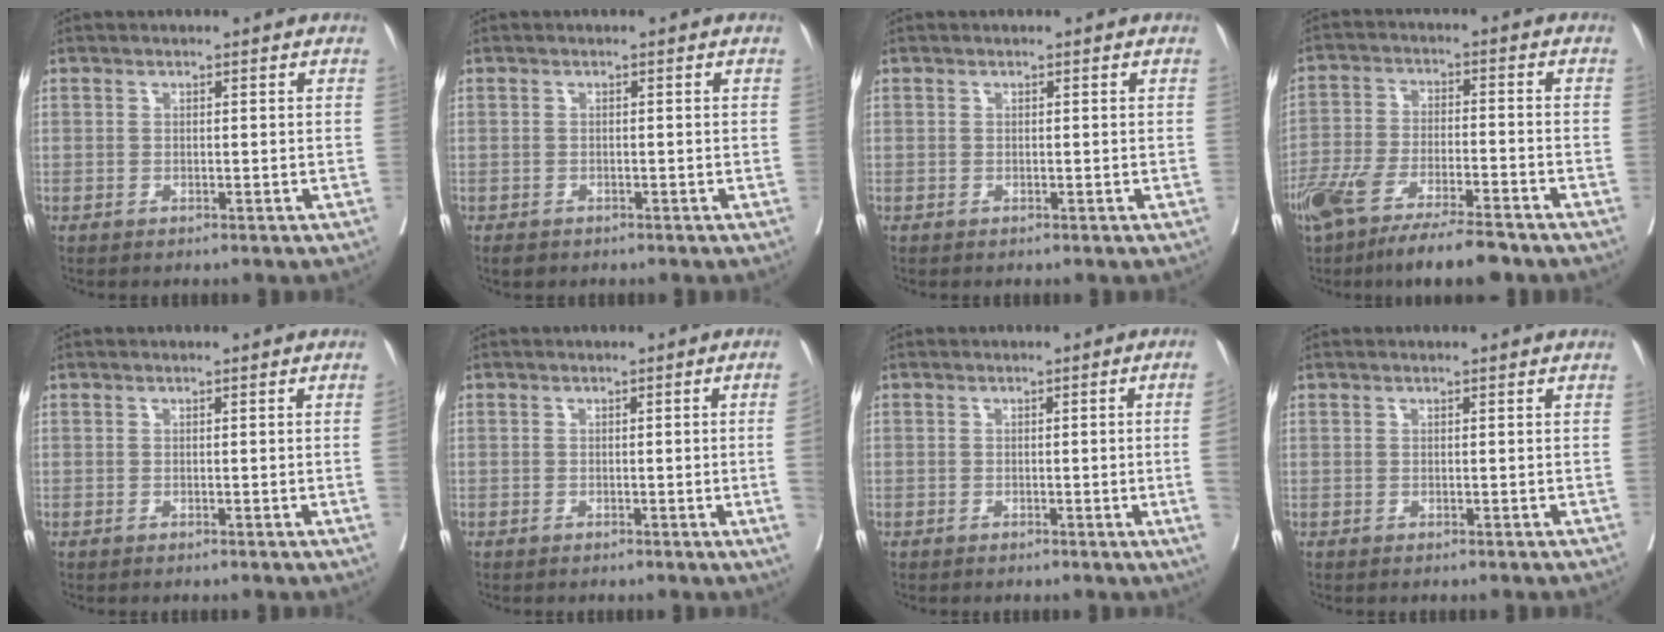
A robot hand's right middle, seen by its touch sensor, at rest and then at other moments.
{"total": 1.5, "force": [-1.2, 0.9, 0.5], "torque": [-0.010, -0.002, -0.016]}
{"total": 0.0}
{"total": 14.2, "force": [-10.7, 2.6, 9.0], "torque": [-0.171, -0.033, -0.186]}
{"total": 1.1, "force": [-0.1, -0.5, 0.9], "torque": [-0.007, 0.000, -0.002]}
{"total": 3.7, "force": [-0.5, -1.4, 3.3], "torque": [-0.039, -0.005, -0.006]}
{"total": 4.5, "force": [-0.6, -1.4, 4.2], "torque": [-0.043, -0.007, -0.009]}
{"total": 0.0}